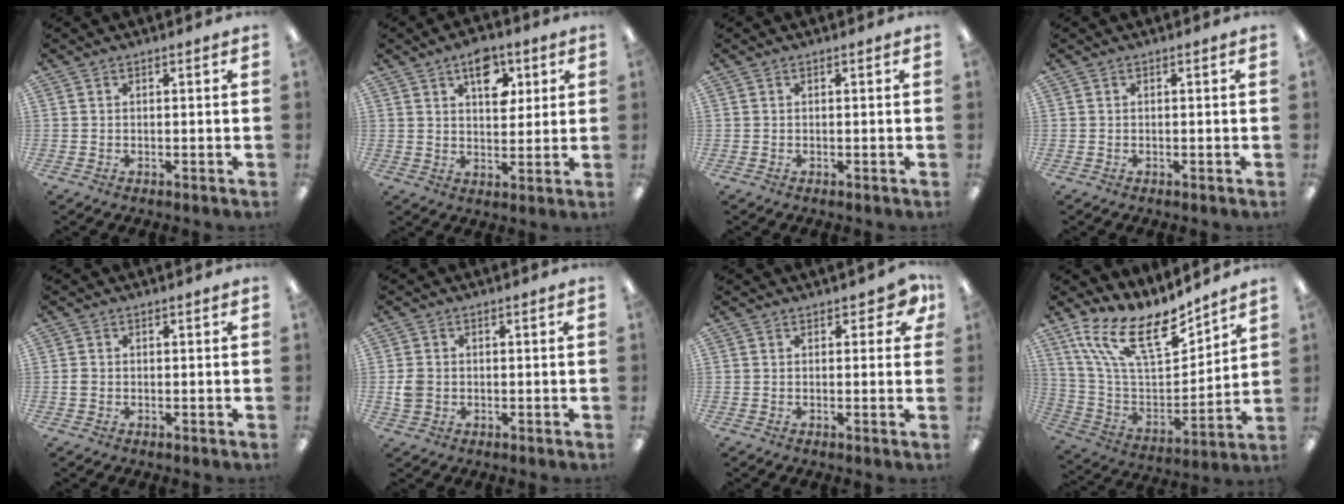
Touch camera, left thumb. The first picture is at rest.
{"total": 10.2, "force": [4.9, 6.2, 6.6], "torque": [-0.067, -0.018, 0.079]}
{"total": 0.0}
{"total": 0.0}
{"total": 1.2, "force": [-0.1, 1.1, 0.6], "torque": [-0.011, 0.004, -0.003]}
{"total": 3.6, "force": [-0.3, 3.1, 1.8], "torque": [-0.022, 0.006, -0.005]}
{"total": 4.1, "force": [2.2, 2.3, 2.7], "torque": [-0.032, -0.001, 0.037]}
{"total": 19.3, "force": [13.3, 7.3, 11.9], "torque": [-0.234, -0.084, 0.237]}